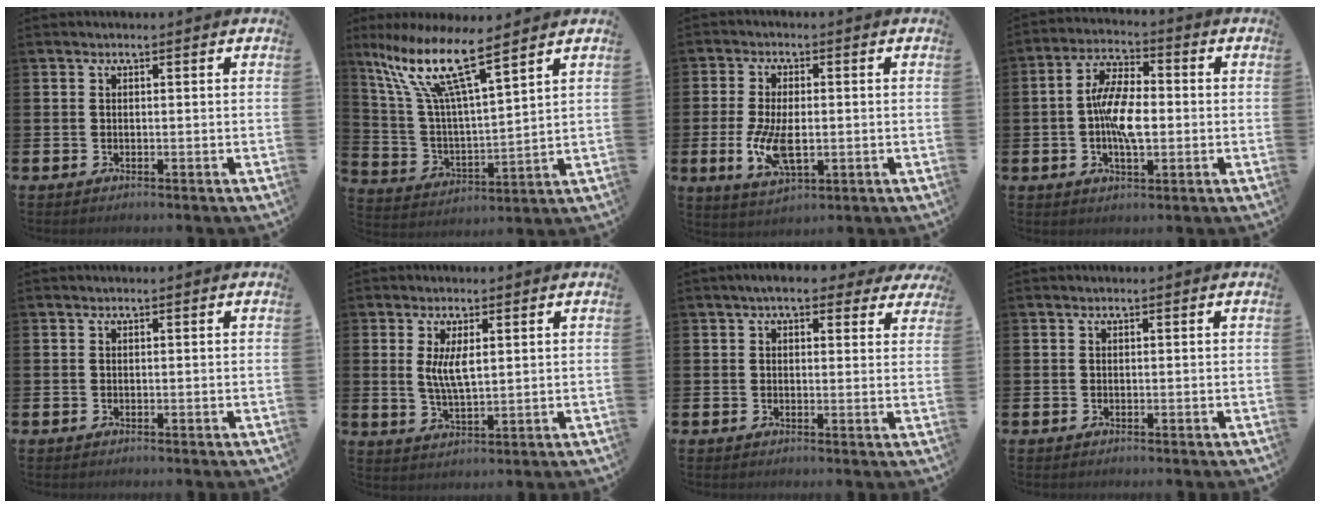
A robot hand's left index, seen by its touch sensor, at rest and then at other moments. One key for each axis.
{"total": 12.0, "fx": 8.8, "fy": 2.2, "fz": 7.9, "tx": -0.189, "ty": -0.041, "tz": 0.149}
{"total": 7.4, "fx": -0.7, "fy": 3.6, "fz": 6.4, "tx": -0.129, "ty": -0.006, "tz": -0.016}
{"total": 6.9, "fx": -0.4, "fy": 3.1, "fz": 6.1, "tx": -0.099, "ty": 0.008, "tz": -0.010}
{"total": 0.0}
{"total": 4.2, "fx": 1.4, "fy": 1.4, "fz": 3.7, "tx": -0.065, "ty": -0.001, "tz": 0.021}
{"total": 5.1, "fx": 4.0, "fy": 1.9, "fz": 2.4, "tx": -0.040, "ty": -0.007, "tz": 0.070}
{"total": 0.0}